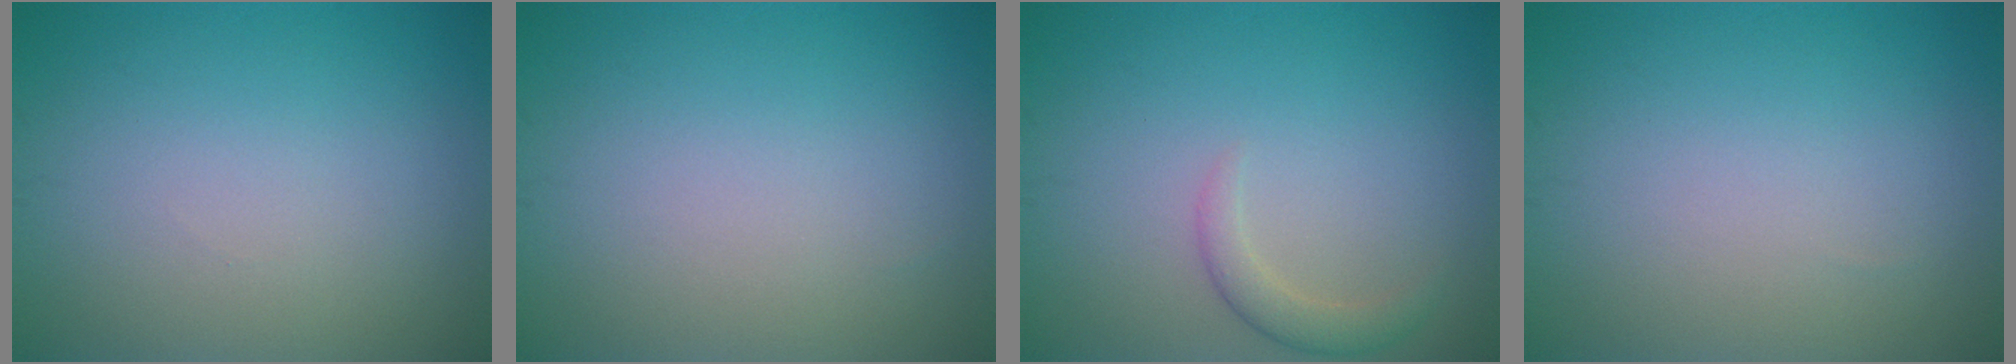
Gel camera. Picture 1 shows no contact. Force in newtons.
{"total": 0.0}
{"total": 1.8, "press": 1.8, "slide": 0.2}
{"total": 0.0}